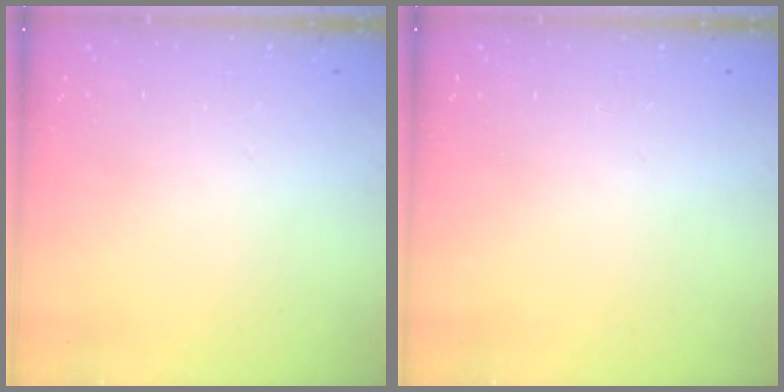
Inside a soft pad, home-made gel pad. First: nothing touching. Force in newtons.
{"total": 0.0}